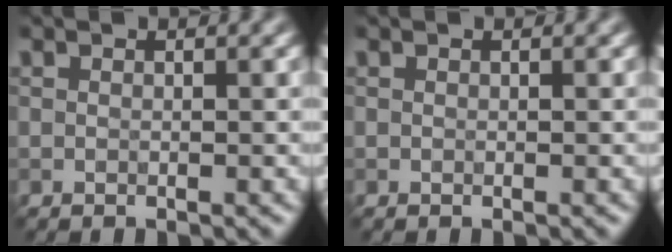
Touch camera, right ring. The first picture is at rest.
{"total": 0.0}